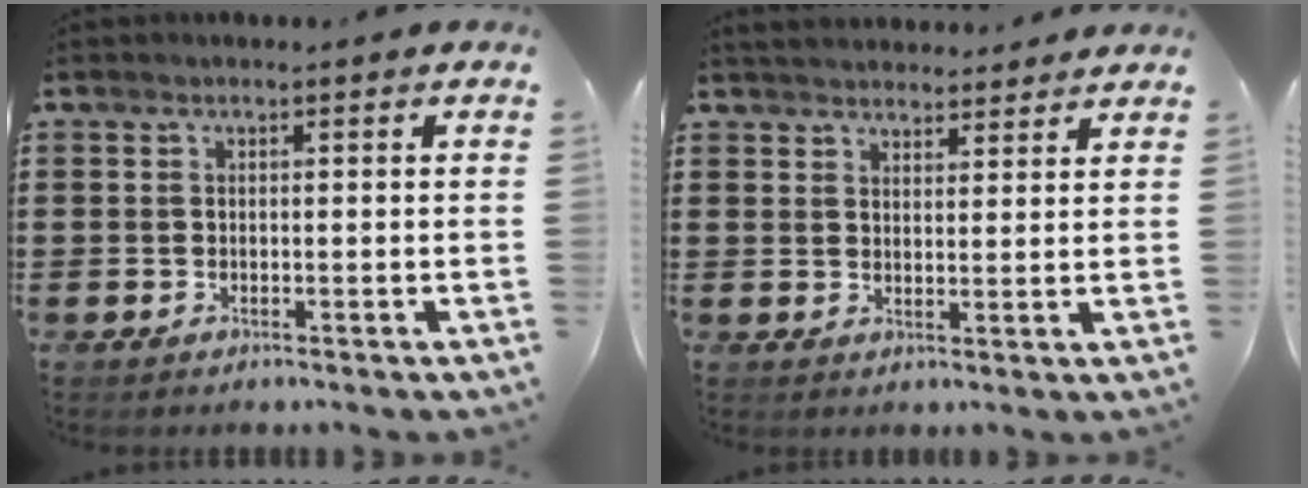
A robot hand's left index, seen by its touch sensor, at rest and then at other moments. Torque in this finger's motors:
{"motor_torque": [1.30, -0.84, 0.32, 0.10]}